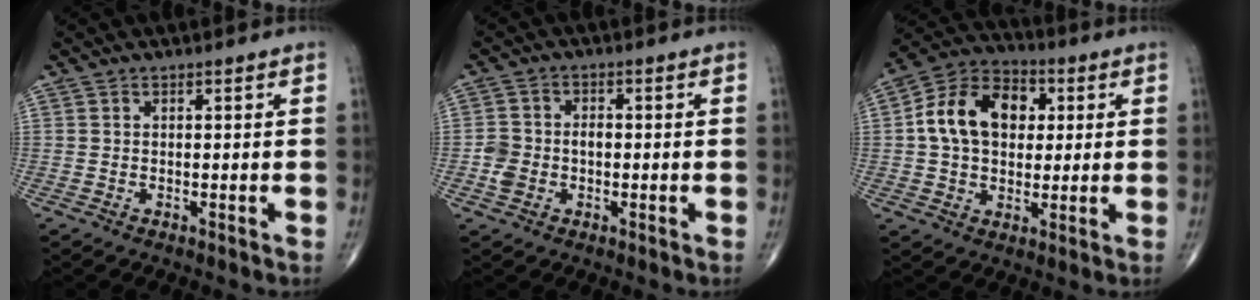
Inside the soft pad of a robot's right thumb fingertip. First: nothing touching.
{"total": 4.8, "force": [-1.1, 3.8, 2.7], "torque": [-0.048, 0.021, -0.021]}
{"total": 14.8, "force": [2.5, 10.4, 10.3], "torque": [-0.151, 0.019, 0.033]}